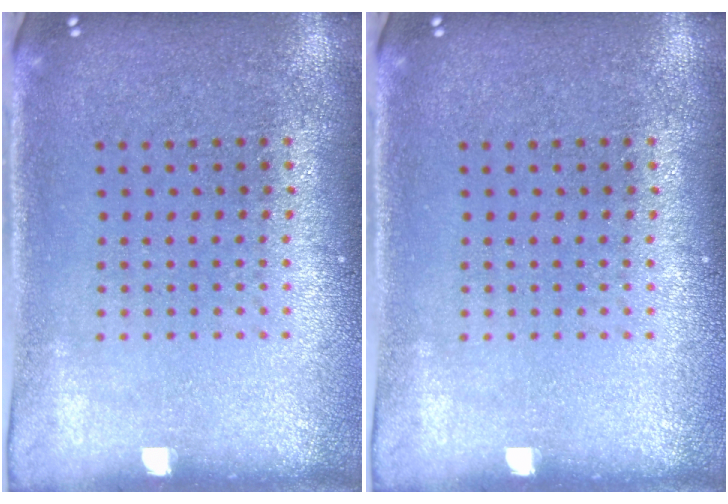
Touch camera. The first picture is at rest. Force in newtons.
{"total": 0.0}